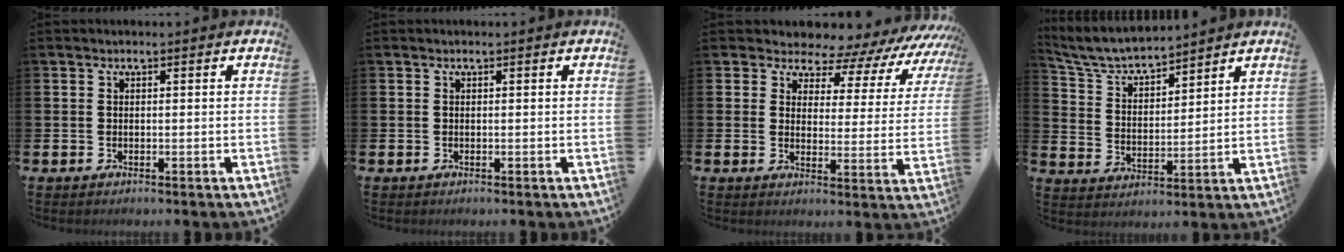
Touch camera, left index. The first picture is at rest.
{"total": 0.0}
{"total": 6.0, "force": [5.3, 2.5, 0.8], "torque": [-0.021, -0.059, 0.082]}
{"total": 6.1, "force": [5.8, 1.0, 1.4], "torque": [-0.051, -0.041, 0.100]}